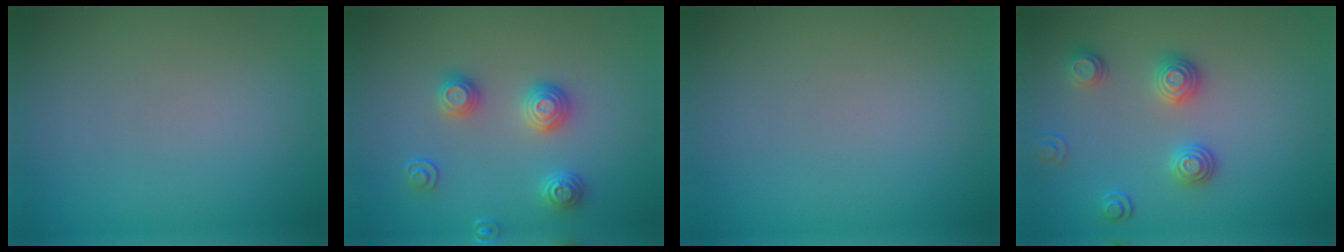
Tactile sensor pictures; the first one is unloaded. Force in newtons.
{"total": 2.9, "press": 2.7, "slide": 1.1}
{"total": 0.0}
{"total": 2.7, "press": 2.6, "slide": 0.9}